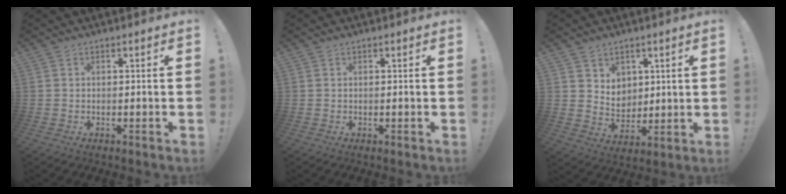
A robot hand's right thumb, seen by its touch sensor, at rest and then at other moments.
{"total": 0.0}
{"total": 7.1, "force": [4.1, 5.7, 1.0], "torque": [-0.006, -0.038, 0.083]}